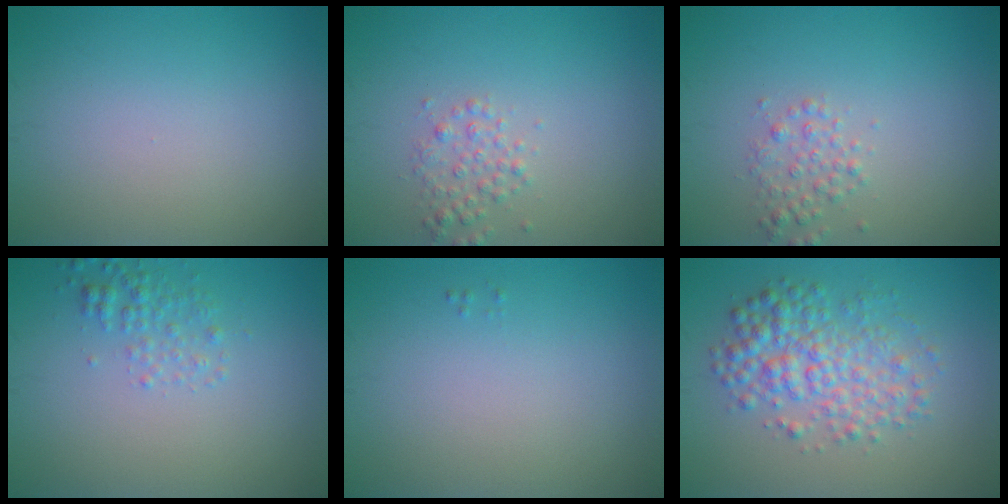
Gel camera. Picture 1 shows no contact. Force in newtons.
{"total": 1.8, "press": 1.8, "slide": 0.0}
{"total": 1.8, "press": 1.8, "slide": 0.0}
{"total": 1.8, "press": 1.8, "slide": 0.1}
{"total": 0.0}
{"total": 4.8, "press": 4.8, "slide": 0.1}